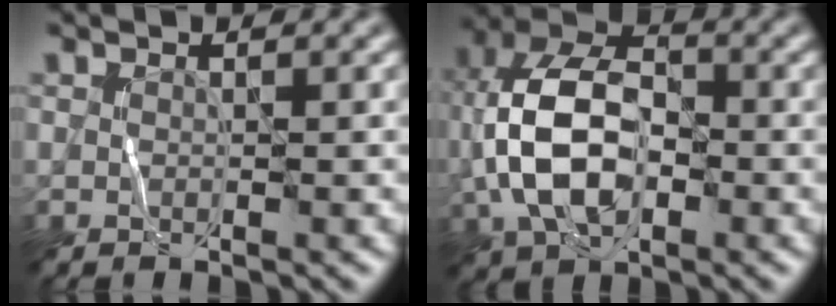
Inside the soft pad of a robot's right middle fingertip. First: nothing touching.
{"total": 9.5, "force": [-1.4, 5.7, 7.4], "torque": [-0.166, 0.016, -0.032]}